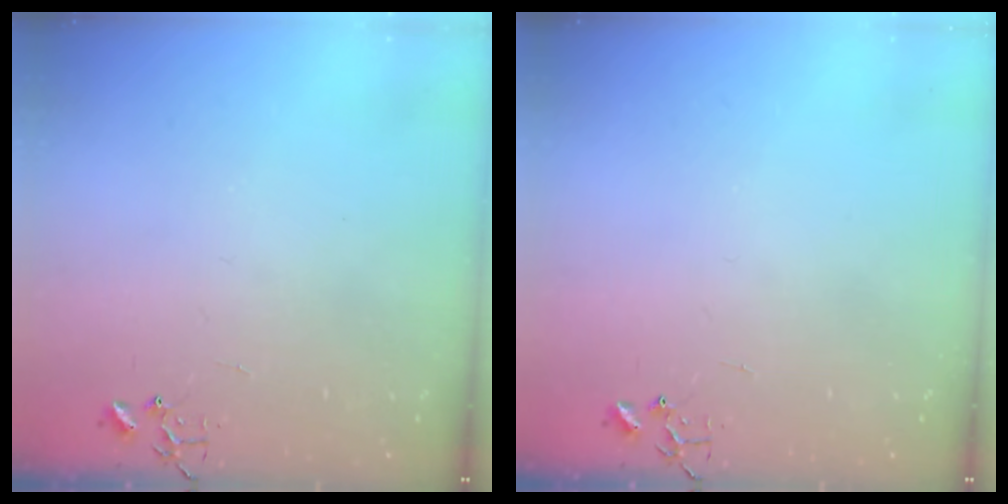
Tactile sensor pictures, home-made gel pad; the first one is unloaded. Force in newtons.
{"total": 0.0}